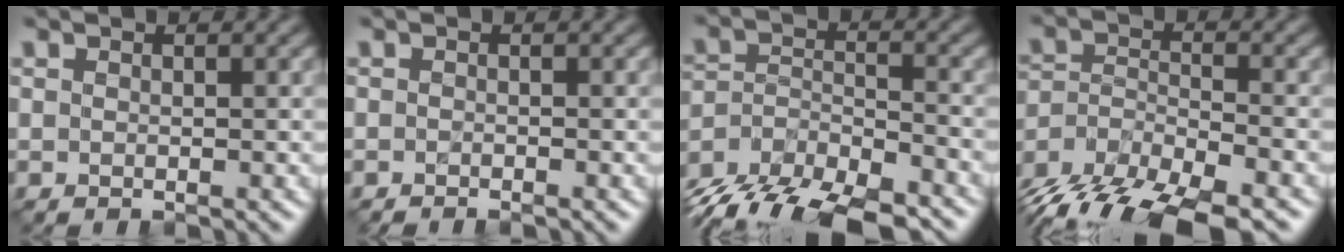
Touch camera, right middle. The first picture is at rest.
{"total": 0.6, "force": [-0.5, 0.0, 0.2], "torque": [-0.002, -0.002, -0.010]}
{"total": 13.3, "force": [-11.4, 5.1, 4.6], "torque": [-0.079, -0.004, -0.174]}
{"total": 12.4, "force": [-10.3, 4.7, 5.1], "torque": [-0.093, -0.015, -0.161]}